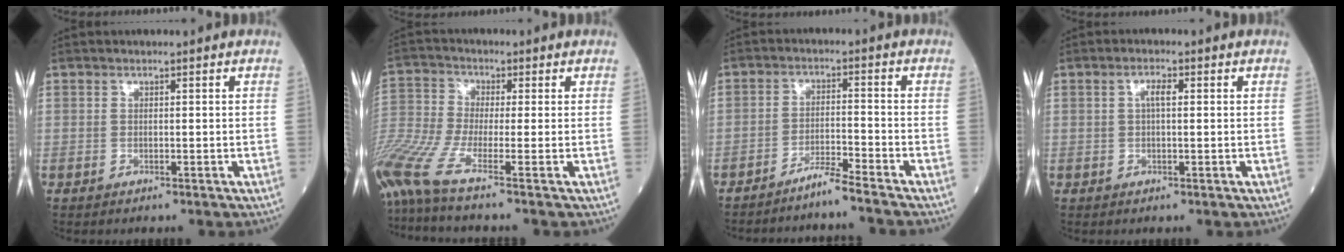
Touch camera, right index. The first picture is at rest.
{"total": 14.6, "force": [-10.6, -0.2, 10.1], "torque": [-0.267, -0.016, -0.211]}
{"total": 4.2, "force": [-3.8, -1.3, 1.2], "torque": [-0.023, -0.017, -0.073]}
{"total": 2.1, "force": [0.4, 0.5, 2.0], "torque": [-0.039, 0.004, 0.007]}